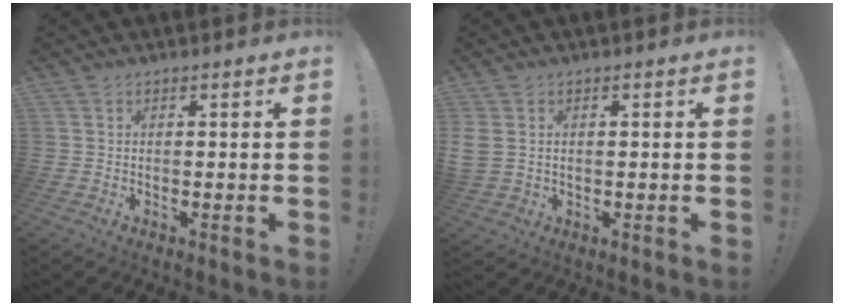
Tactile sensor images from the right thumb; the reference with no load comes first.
{"total": 3.0, "force": [0.9, 2.3, 1.7], "torque": [-0.032, -0.001, 0.016]}